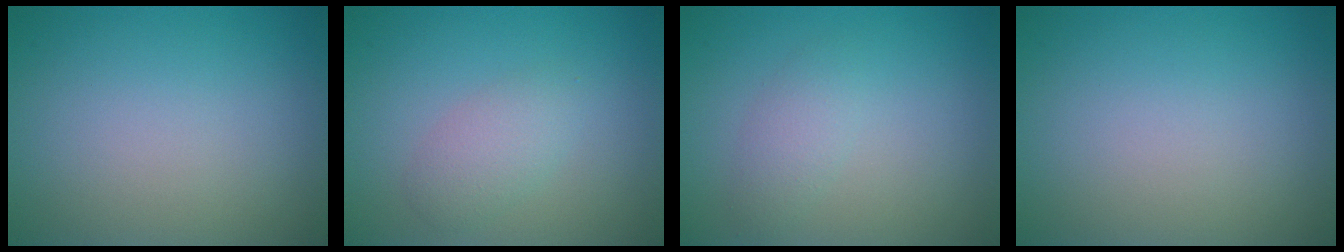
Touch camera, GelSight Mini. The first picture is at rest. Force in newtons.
{"total": 2.2, "press": 2.2, "slide": 0.0}
{"total": 1.7, "press": 1.7, "slide": 0.0}
{"total": 0.0}